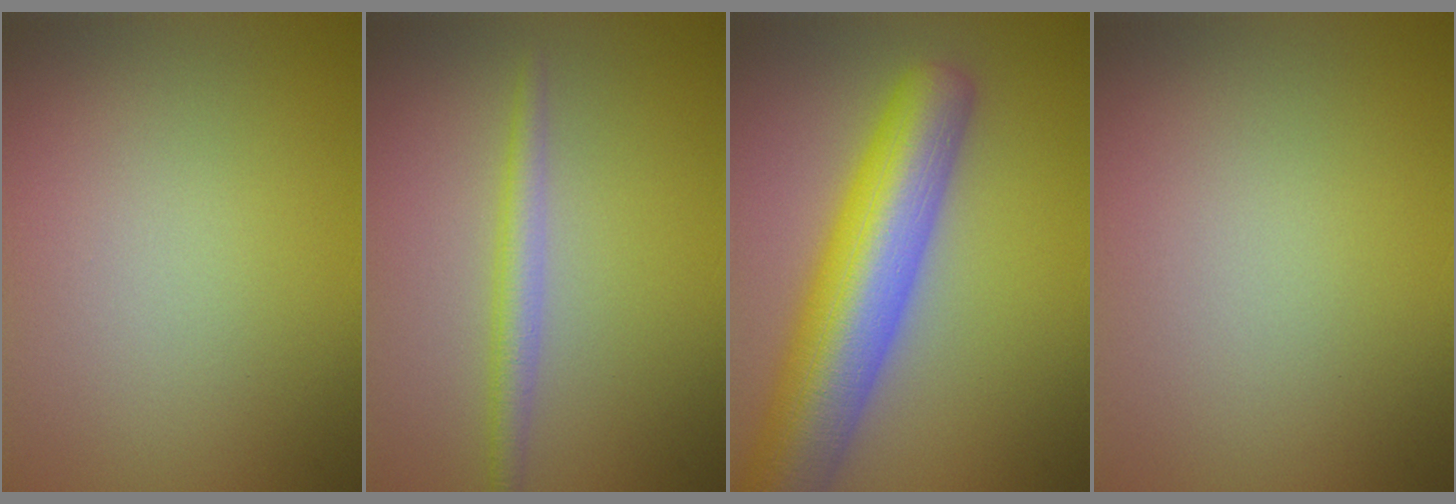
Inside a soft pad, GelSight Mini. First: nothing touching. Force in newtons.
{"total": 2.2, "press": 2.2, "slide": 0.0}
{"total": 10.4, "press": 10.4, "slide": 0.6}
{"total": 0.0}